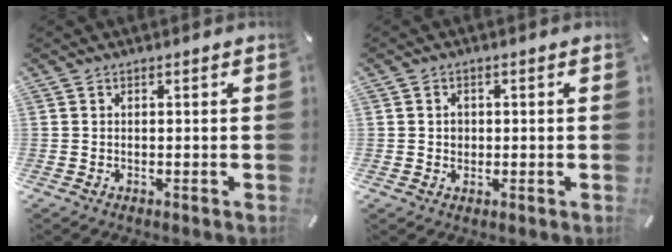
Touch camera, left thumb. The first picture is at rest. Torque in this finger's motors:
{"motor_torque": [0.23, 0.08, 0.05, -0.13, -0.01]}